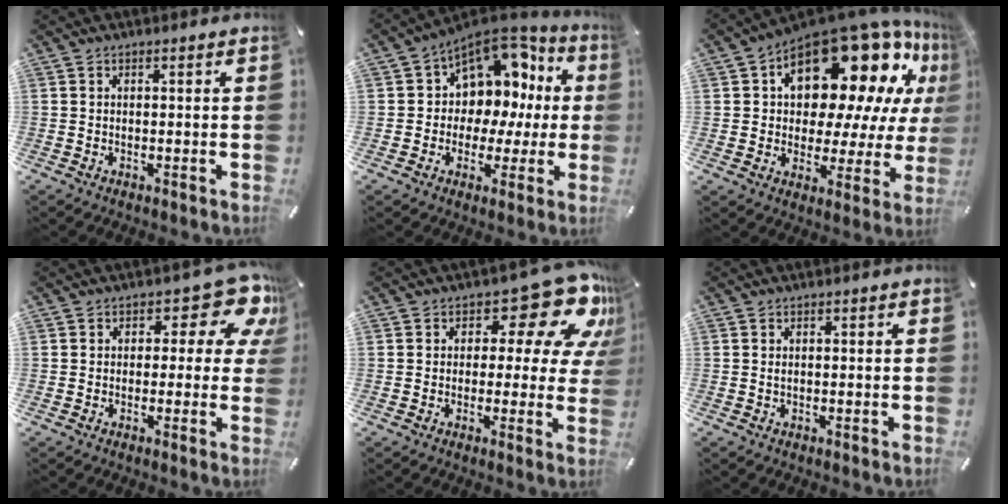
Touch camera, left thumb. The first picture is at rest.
{"total": 11.7, "force": [5.4, 9.2, 5.0], "torque": [-0.066, -0.057, 0.097]}
{"total": 21.0, "force": [12.4, 11.6, 12.3], "torque": [-0.178, -0.097, 0.210]}
{"total": 10.8, "force": [4.7, 5.4, 8.2], "torque": [-0.101, -0.031, 0.080]}
{"total": 15.5, "force": [8.1, 7.7, 10.8], "torque": [-0.130, -0.060, 0.132]}
{"total": 0.6, "force": [-0.1, 0.4, 0.5], "torque": [-0.010, 0.000, -0.003]}